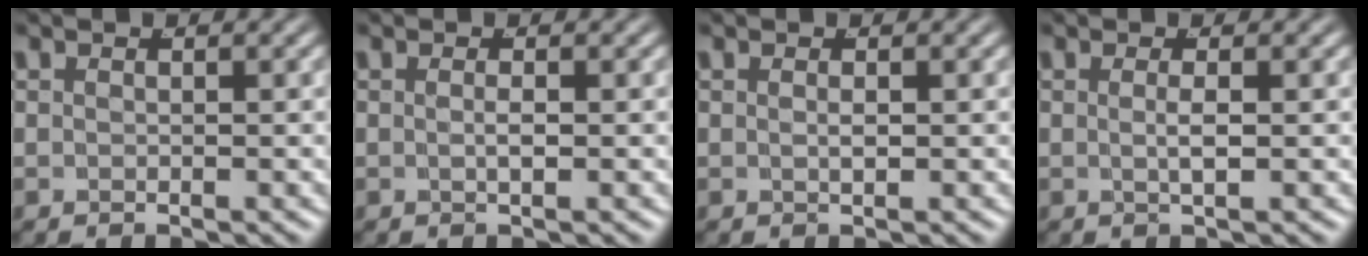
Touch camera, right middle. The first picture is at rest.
{"total": 0.9, "force": [-0.2, -0.3, 0.8], "torque": [-0.015, -0.007, 0.000]}
{"total": 0.7, "force": [0.0, -0.3, 0.6], "torque": [-0.013, -0.009, 0.006]}
{"total": 1.3, "force": [-0.1, -0.5, 1.2], "torque": [-0.024, -0.008, 0.002]}